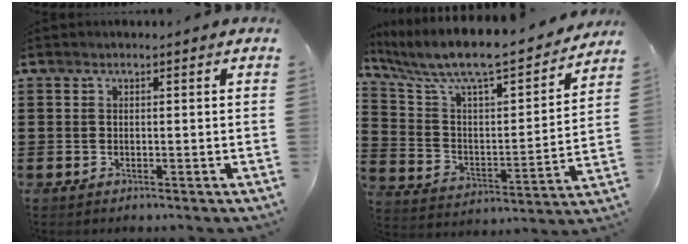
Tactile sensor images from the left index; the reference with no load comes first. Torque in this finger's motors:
{"motor_torque": [2.14, 0.00, 0.80, 0.21]}